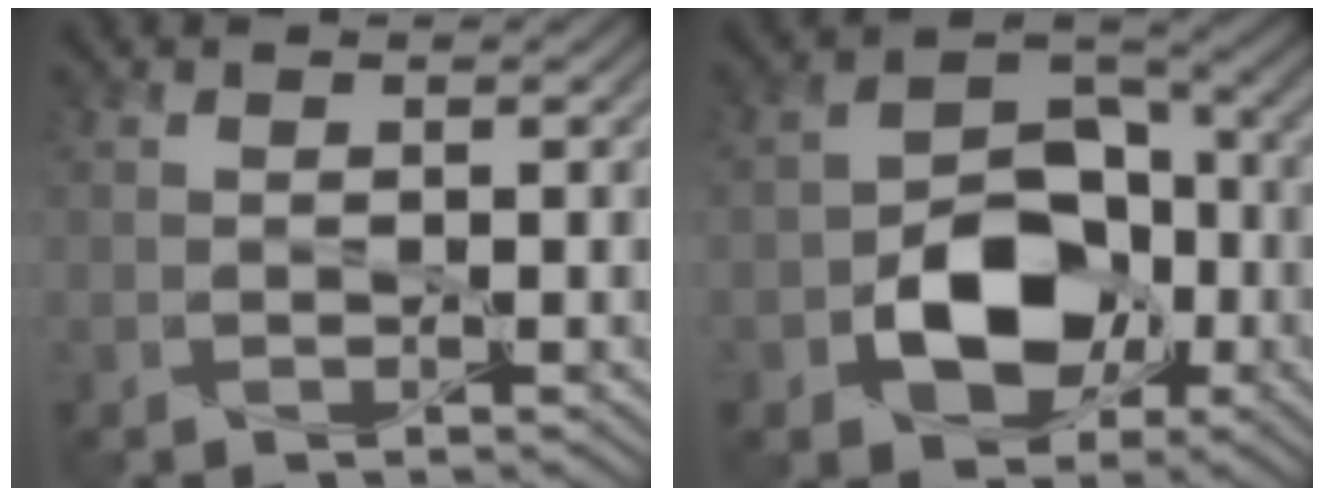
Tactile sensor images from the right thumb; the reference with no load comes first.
{"total": 10.9, "force": [-3.6, 7.7, 7.0], "torque": [-0.120, -0.008, -0.063]}